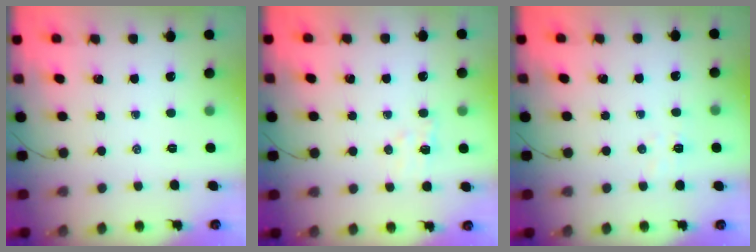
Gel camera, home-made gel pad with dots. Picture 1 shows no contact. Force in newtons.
{"total": 5.2, "press": 5.0, "slide": 1.3}
{"total": 4.2, "press": 4.1, "slide": 0.8}